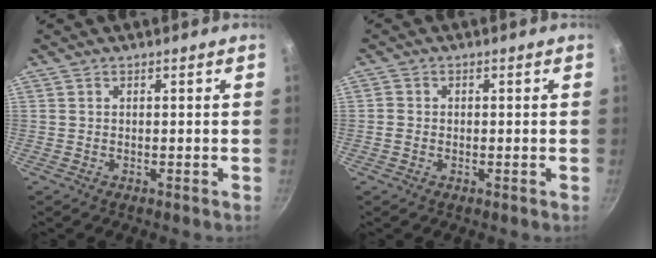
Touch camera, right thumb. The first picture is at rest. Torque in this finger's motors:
{"motor_torque": [-0.20, -0.78, -0.01, -0.23, -0.02]}